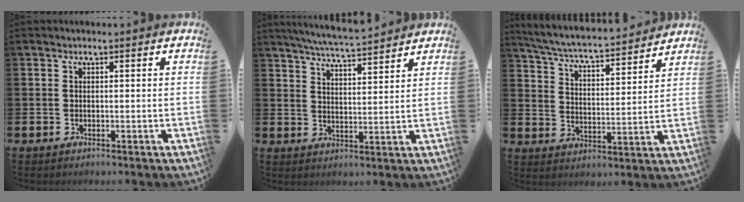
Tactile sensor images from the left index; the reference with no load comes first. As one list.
[{"total": 6.1, "force": [6.0, 0.0, 1.3], "torque": [-0.045, -0.031, 0.108]}, {"total": 5.9, "force": [5.6, 0.3, 1.6], "torque": [-0.058, -0.045, 0.092]}]